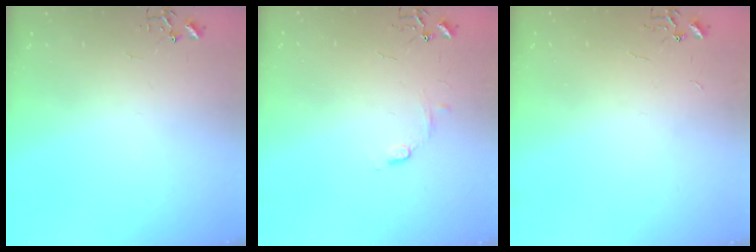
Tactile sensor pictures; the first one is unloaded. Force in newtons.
{"total": 6.1, "press": 6.1, "slide": 0.7}
{"total": 2.2, "press": 2.2, "slide": 0.3}